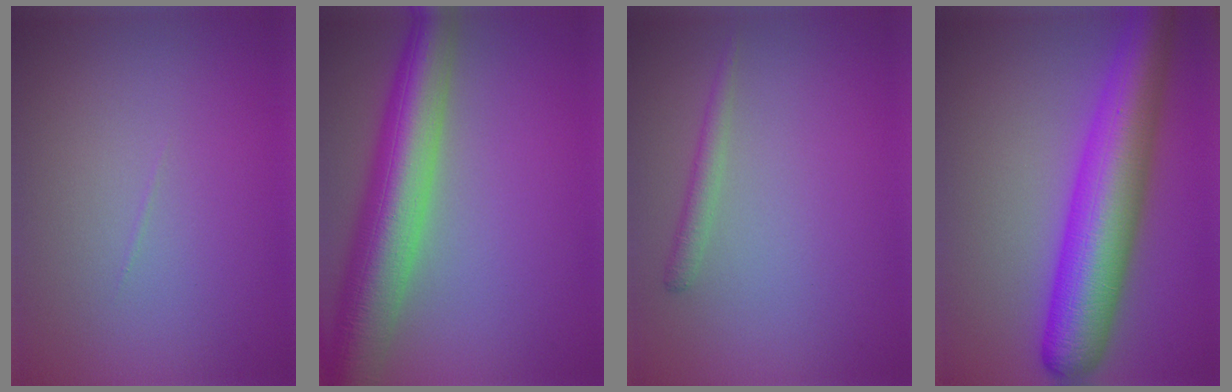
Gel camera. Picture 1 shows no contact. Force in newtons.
{"total": 9.5, "press": 9.5, "slide": 0.5}
{"total": 1.4, "press": 1.3, "slide": 0.1}
{"total": 9.8, "press": 9.8, "slide": 0.3}